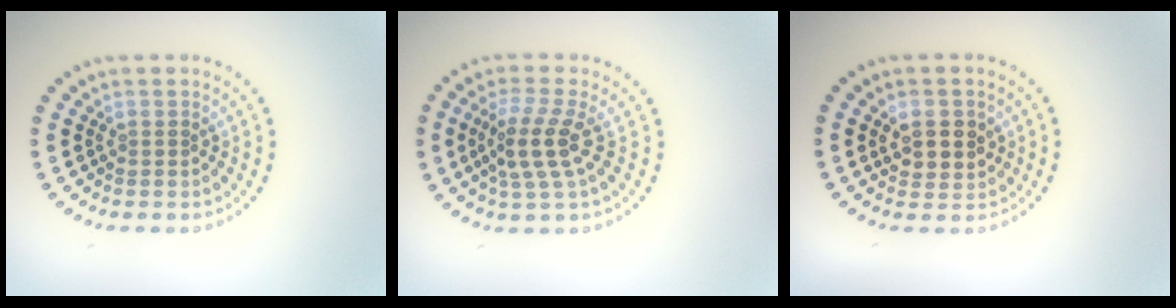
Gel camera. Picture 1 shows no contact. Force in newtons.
{"total": 3.6, "press": 3.1, "slide": 1.9}
{"total": 2.6, "press": 2.6, "slide": 0.6}